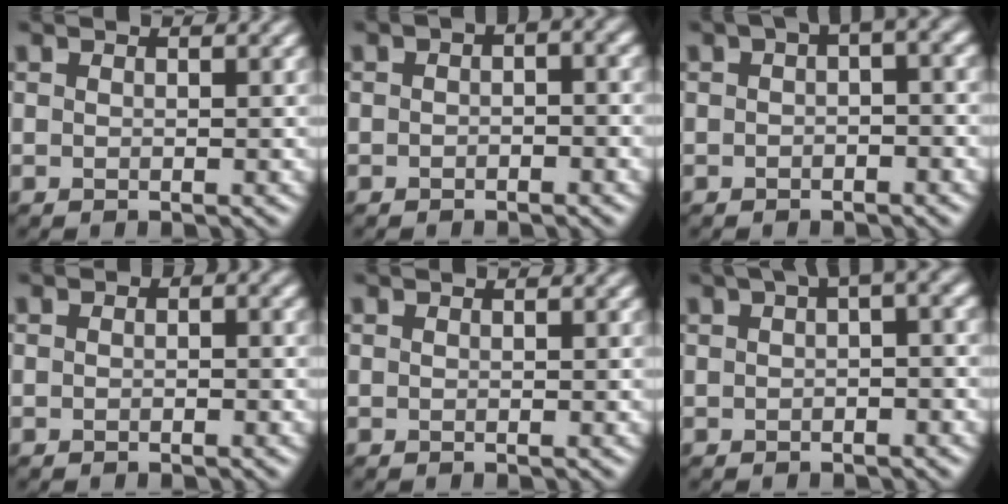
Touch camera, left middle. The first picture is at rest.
{"total": 3.5, "force": [1.0, 1.6, 3.0], "torque": [-0.032, 0.016, 0.006]}
{"total": 5.8, "force": [2.3, 2.2, 4.9], "torque": [-0.053, 0.026, 0.022]}
{"total": 2.1, "force": [0.7, 1.1, 1.6], "torque": [-0.015, 0.019, 0.003]}
{"total": 0.0}
{"total": 7.3, "force": [3.4, 2.8, 5.8], "torque": [-0.061, 0.034, 0.037]}